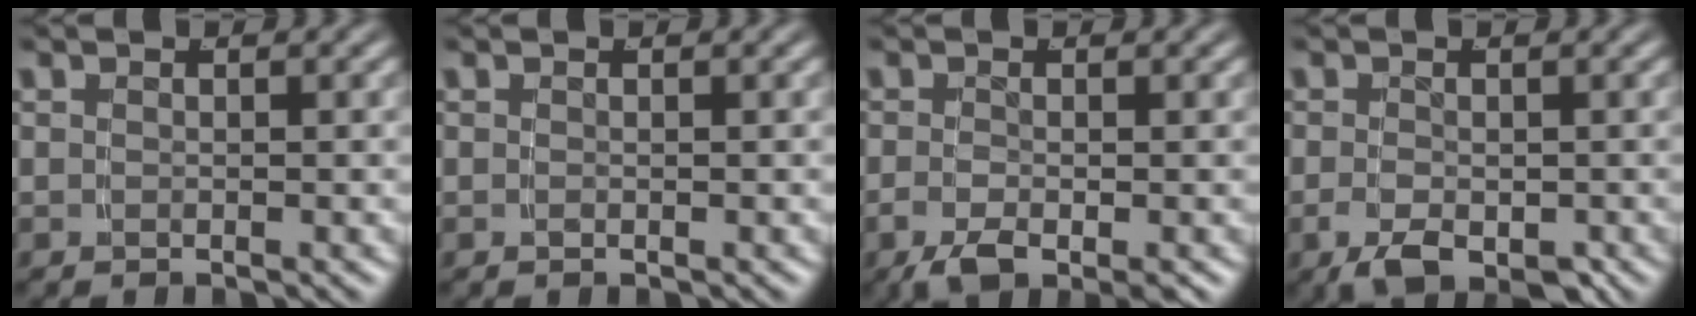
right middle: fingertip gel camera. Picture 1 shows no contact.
{"total": 0.0}
{"total": 2.7, "force": [-1.6, 0.9, 2.0], "torque": [-0.043, -0.019, -0.017]}
{"total": 4.3, "force": [-2.1, 2.0, 3.1], "torque": [-0.057, -0.034, -0.018]}